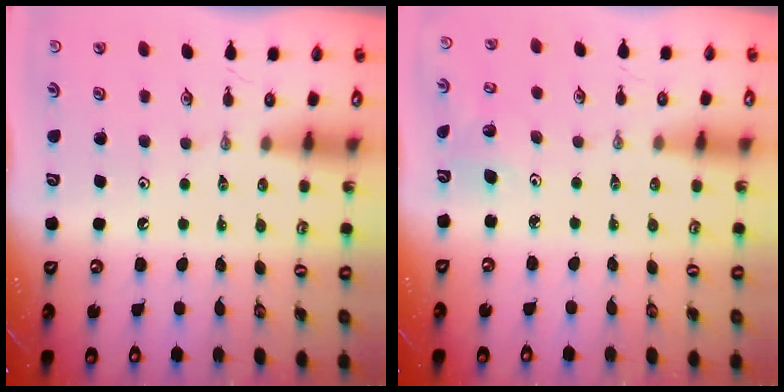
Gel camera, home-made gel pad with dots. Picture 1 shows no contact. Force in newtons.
{"total": 4.0, "press": 3.4, "slide": 2.0}